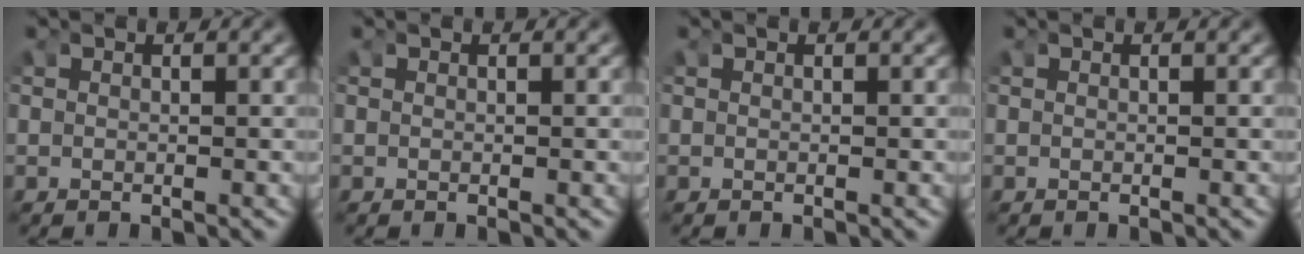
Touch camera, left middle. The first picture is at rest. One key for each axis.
{"total": 0.0}
{"total": 0.0}
{"total": 0.0}